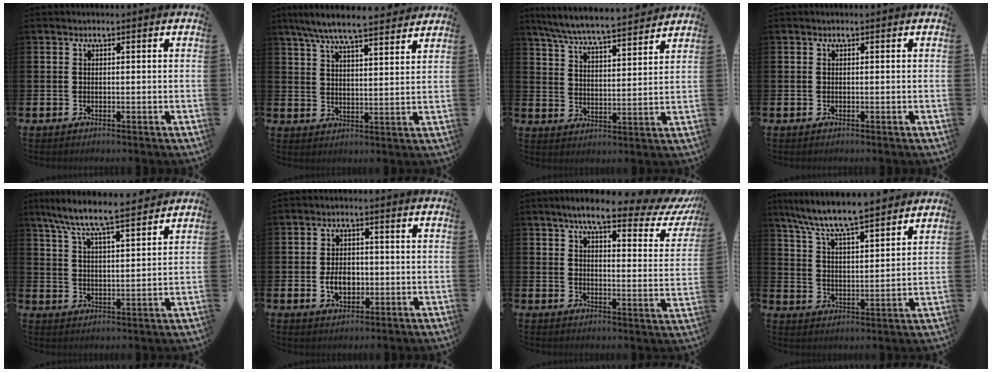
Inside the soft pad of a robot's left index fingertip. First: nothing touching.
{"total": 7.6, "force": [7.1, 0.6, 2.7], "torque": [-0.072, -0.034, 0.126]}
{"total": 7.1, "force": [6.8, 0.1, 2.0], "torque": [-0.065, -0.047, 0.118]}
{"total": 0.0}
{"total": 7.5, "force": [7.1, 0.3, 2.4], "torque": [-0.081, -0.046, 0.124]}
{"total": 4.2, "force": [-0.8, 3.0, 2.9], "torque": [-0.041, 0.002, -0.020]}
{"total": 7.6, "force": [6.1, 1.6, 4.3], "torque": [-0.079, -0.038, 0.094]}
{"total": 8.3, "force": [7.8, 0.5, 2.7], "torque": [-0.089, -0.050, 0.140]}